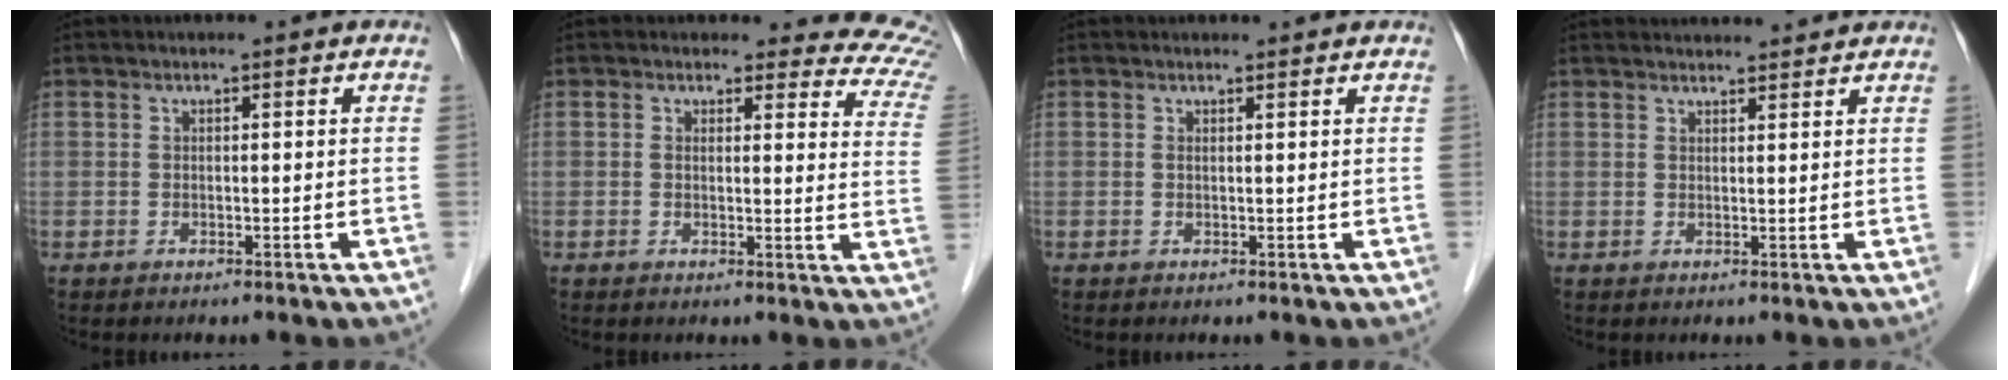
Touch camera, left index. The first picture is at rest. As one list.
[{"total": 10.7, "force": [10.2, 3.1, 0.8], "torque": [0.040, -0.068, 0.059]}, {"total": 1.5, "force": [1.4, -0.1, 0.2], "torque": [-0.011, 0.003, 0.016]}, {"total": 6.6, "force": [6.4, 0.7, 1.3], "torque": [-0.015, 0.027, 0.076]}]